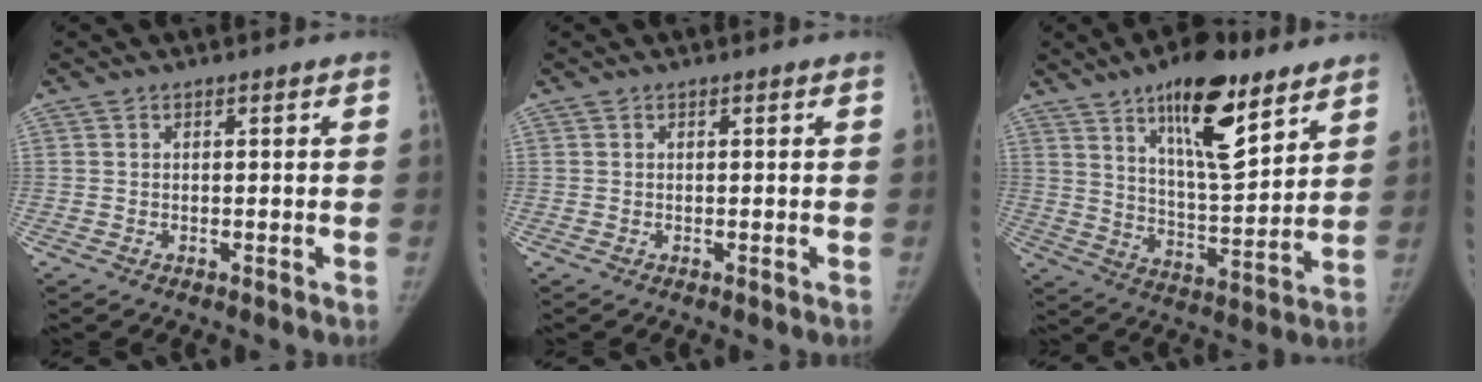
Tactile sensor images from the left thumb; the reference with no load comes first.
{"total": 0.0}
{"total": 17.0, "force": [10.3, 5.8, 12.3], "torque": [-0.165, -0.060, 0.170]}